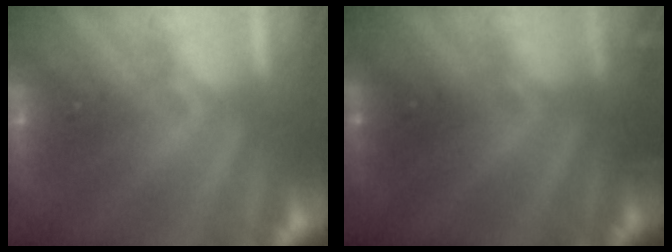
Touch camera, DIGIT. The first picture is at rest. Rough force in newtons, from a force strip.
{"total": 3.4}